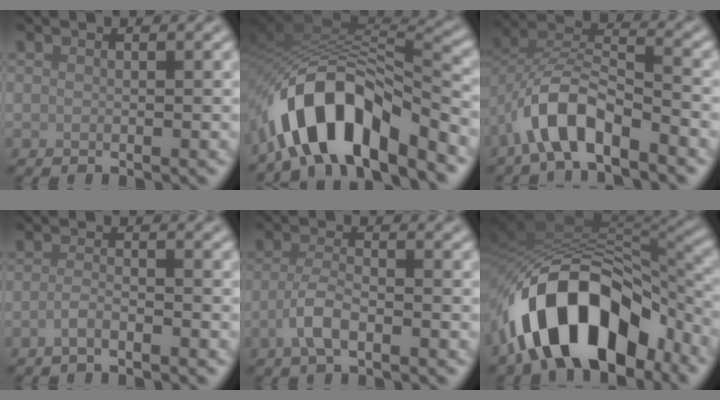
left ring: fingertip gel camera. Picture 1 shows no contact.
{"total": 10.6, "force": [-6.8, 4.0, 7.1], "torque": [-0.112, 0.008, -0.124]}
{"total": 6.2, "force": [-3.9, 2.2, 4.2], "torque": [-0.076, 0.009, -0.078]}
{"total": 1.4, "force": [-1.0, 0.3, 1.0], "torque": [-0.019, 0.003, -0.023]}
{"total": 2.7, "force": [-1.3, 0.9, 2.2], "torque": [-0.048, 0.003, -0.032]}
{"total": 13.7, "force": [-7.0, 7.3, 9.2], "torque": [-0.143, 0.000, -0.124]}